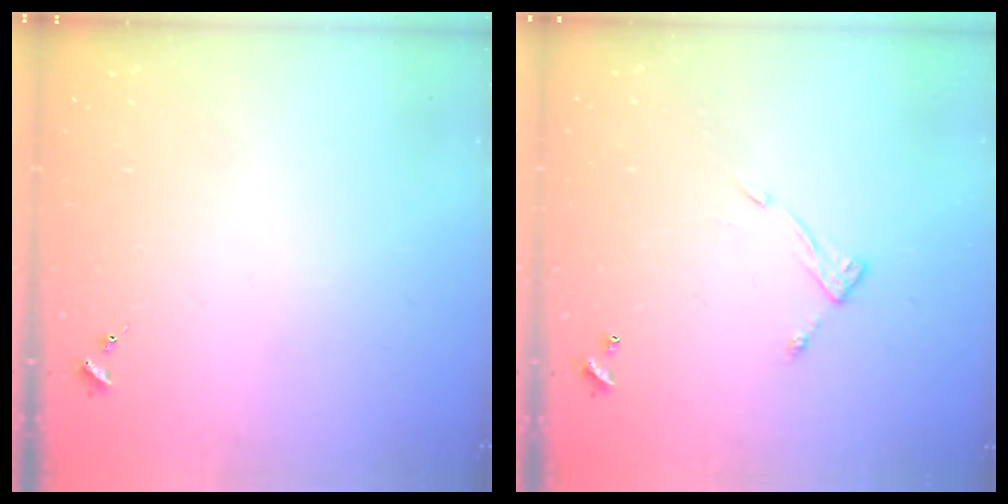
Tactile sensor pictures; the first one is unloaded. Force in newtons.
{"total": 7.7, "press": 7.7, "slide": 0.6}